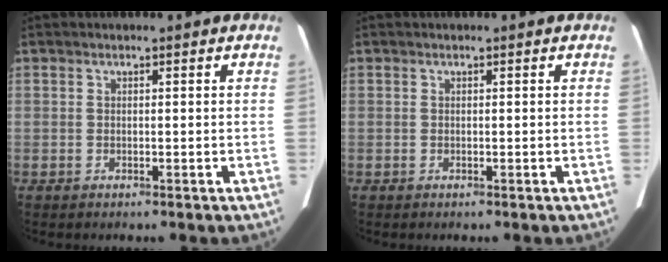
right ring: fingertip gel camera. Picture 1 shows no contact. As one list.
[{"total": 0.0}]